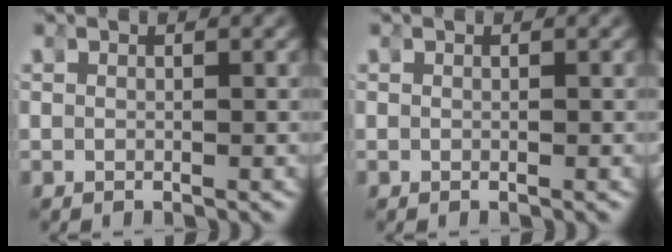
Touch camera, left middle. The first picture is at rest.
{"total": 0.0}